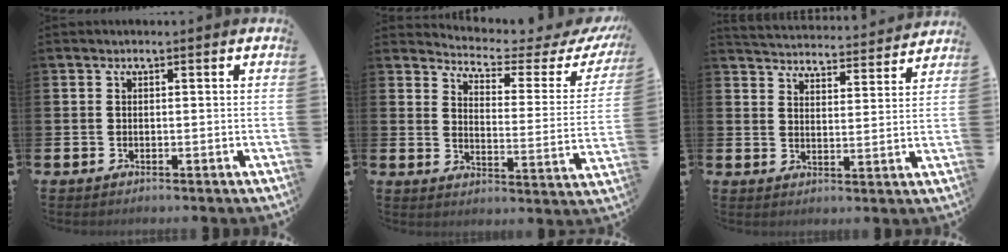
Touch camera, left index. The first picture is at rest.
{"total": 3.7, "force": [3.3, 0.7, 1.4], "torque": [-0.043, -0.036, 0.044]}
{"total": 4.6, "force": [4.5, 0.4, 0.0], "torque": [-0.016, -0.041, 0.077]}